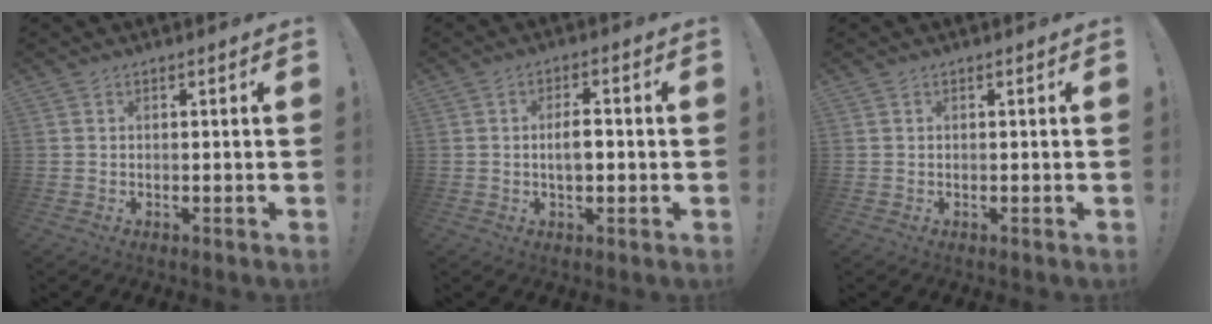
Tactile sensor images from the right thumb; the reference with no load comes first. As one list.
[{"total": 4.9, "force": [-0.6, 2.3, 4.3], "torque": [-0.071, 0.004, -0.017]}, {"total": 0.0}]